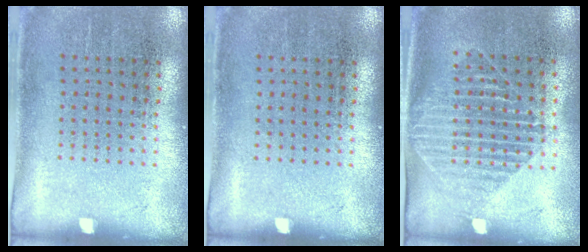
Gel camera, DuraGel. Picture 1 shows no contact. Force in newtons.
{"total": 0.0}
{"total": 1.5, "press": 1.3, "slide": 0.8}